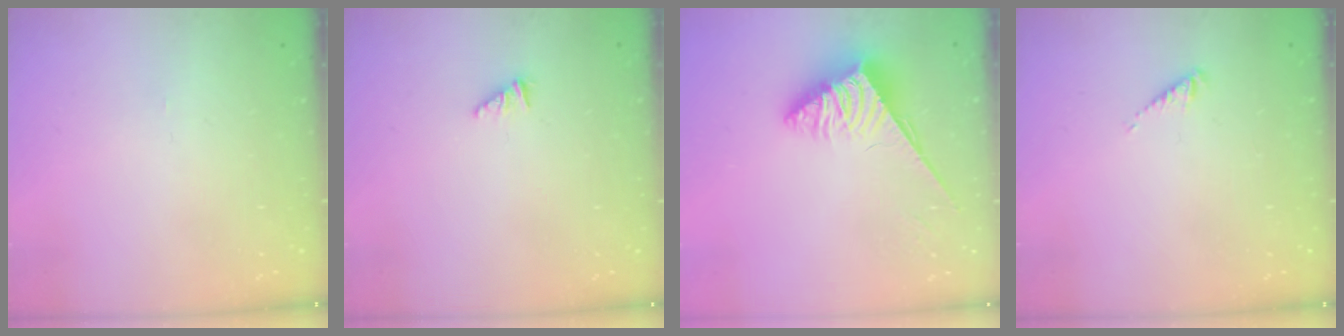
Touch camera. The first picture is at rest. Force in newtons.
{"total": 0.8, "press": 0.8, "slide": 0.2}
{"total": 3.8, "press": 3.8, "slide": 0.6}
{"total": 1.1, "press": 1.0, "slide": 0.3}